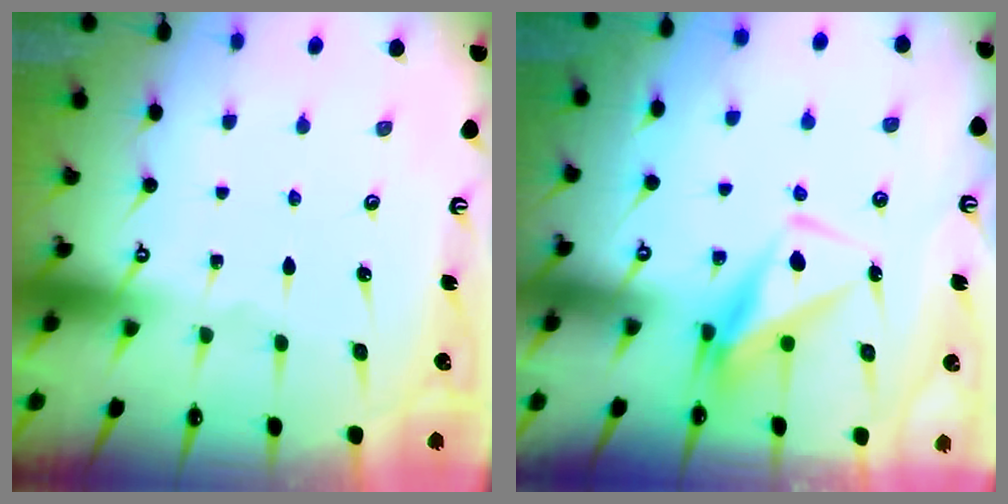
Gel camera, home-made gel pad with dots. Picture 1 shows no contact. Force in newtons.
{"total": 8.7, "press": 8.6, "slide": 1.4}